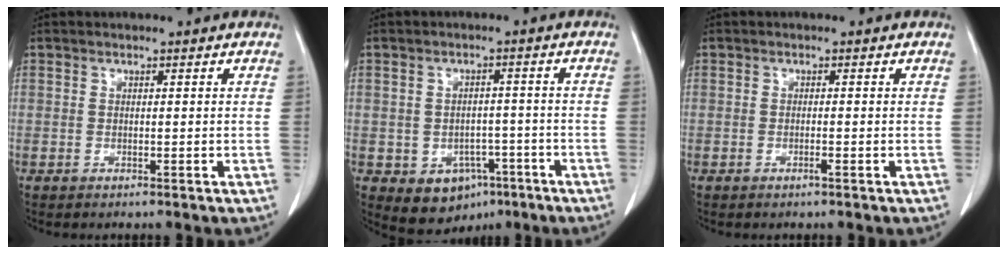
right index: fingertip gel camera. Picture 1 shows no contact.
{"total": 7.1, "force": [-3.4, 5.4, 3.1], "torque": [-0.039, 0.010, -0.038]}
{"total": 0.8, "force": [-0.5, -0.1, 0.6], "torque": [-0.013, 0.000, -0.007]}